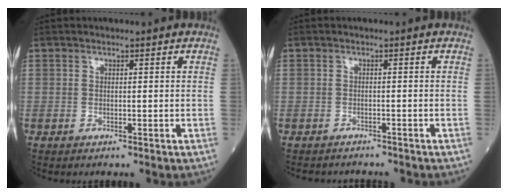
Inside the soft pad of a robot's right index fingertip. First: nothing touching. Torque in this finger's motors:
{"motor_torque": [-0.27, -0.12, -1.03, -0.21]}